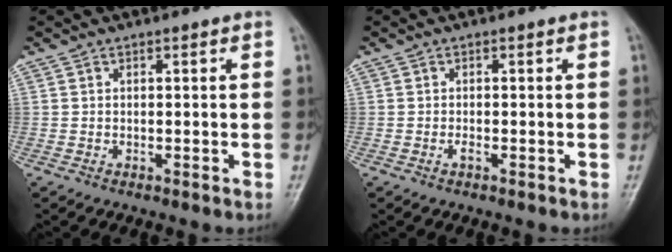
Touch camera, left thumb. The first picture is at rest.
{"total": 0.8, "force": [-0.2, 0.3, 0.7], "torque": [-0.010, -0.001, -0.004]}